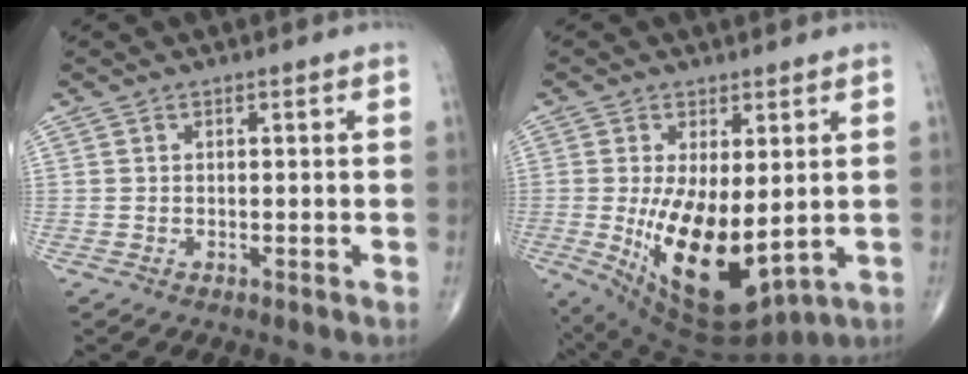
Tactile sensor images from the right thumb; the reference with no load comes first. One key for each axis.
{"total": 15.5, "fx": -1.3, "fy": 7.0, "fz": 13.7, "tx": -0.229, "ty": -0.030, "tz": 0.004}